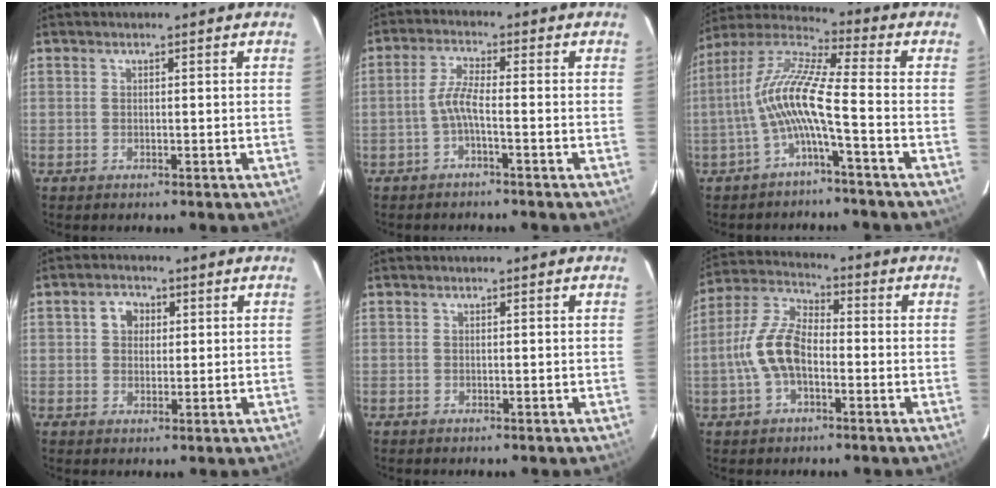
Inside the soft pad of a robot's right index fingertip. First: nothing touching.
{"total": 3.4, "force": [-1.6, 0.1, 3.0], "torque": [-0.072, 0.008, -0.035]}
{"total": 10.6, "force": [-3.1, 0.5, 10.1], "torque": [-0.210, 0.015, -0.063]}
{"total": 3.7, "force": [1.0, 3.1, 1.7], "torque": [-0.024, 0.014, 0.018]}
{"total": 0.0}
{"total": 10.6, "force": [-2.4, 5.6, 8.7], "torque": [-0.187, 0.015, -0.048]}